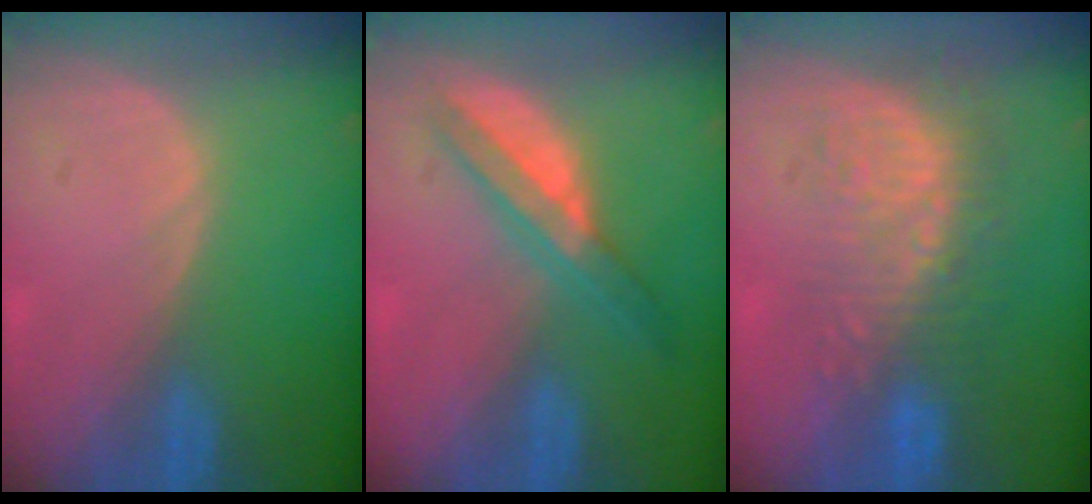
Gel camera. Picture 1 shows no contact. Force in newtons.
{"total": 5.7, "press": 5.3, "slide": 2.0}
{"total": 9.1, "press": 8.6, "slide": 3.0}